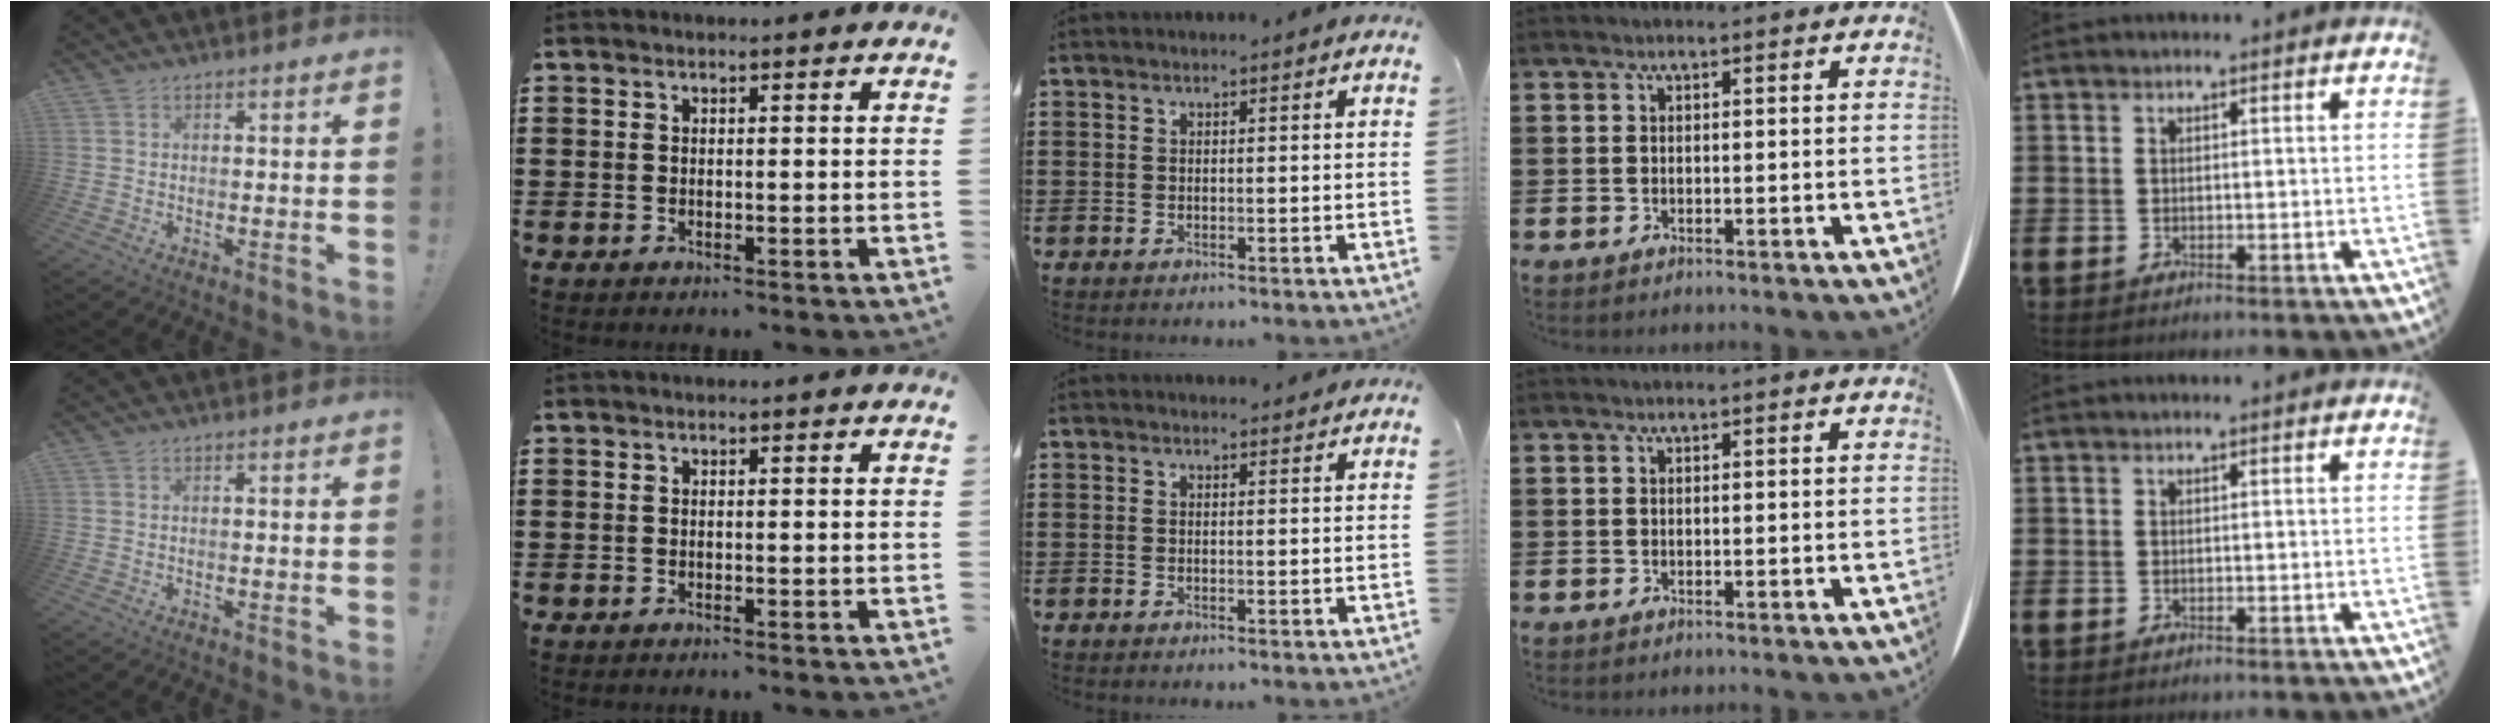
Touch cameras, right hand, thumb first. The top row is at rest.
{"middle": {"total": 0.9, "force": [0.9, 0.1, 0.2], "torque": [0.002, -0.002, 0.015]}}